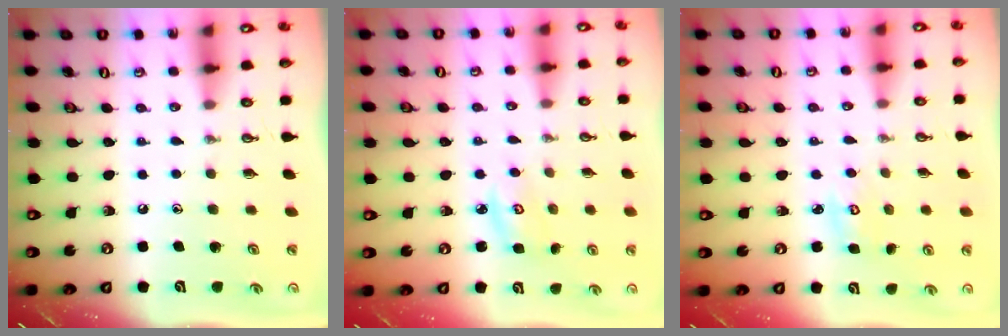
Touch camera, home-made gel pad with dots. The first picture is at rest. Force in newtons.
{"total": 4.7, "press": 4.7, "slide": 0.5}
{"total": 4.0, "press": 3.9, "slide": 0.3}